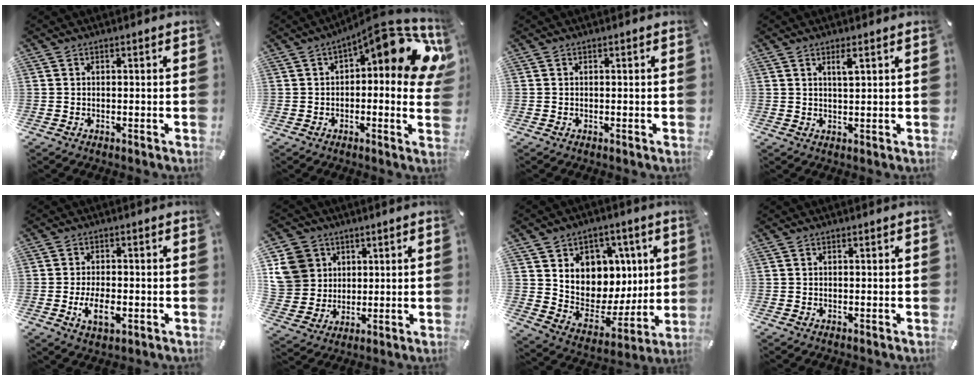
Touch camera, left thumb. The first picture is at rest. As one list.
[{"total": 14.6, "force": [5.2, 4.8, 12.8], "torque": [-0.156, -0.047, 0.080]}, {"total": 0.0}, {"total": 2.3, "force": [1.2, 0.3, 1.8], "torque": [-0.031, -0.002, 0.019]}, {"total": 6.6, "force": [-2.1, 3.6, 5.1], "torque": [-0.100, 0.000, -0.041]}, {"total": 11.2, "force": [4.1, 10.1, 2.5], "torque": [-0.065, -0.009, 0.085]}, {"total": 10.1, "force": [2.9, 9.5, 2.2], "torque": [-0.027, -0.042, 0.062]}, {"total": 0.0}]